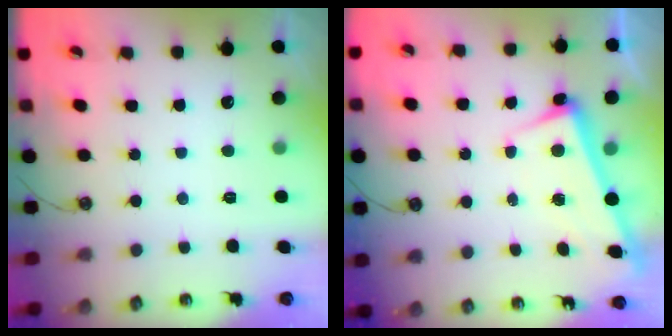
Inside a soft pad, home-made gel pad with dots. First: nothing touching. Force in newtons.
{"total": 2.5, "press": 2.4, "slide": 0.8}